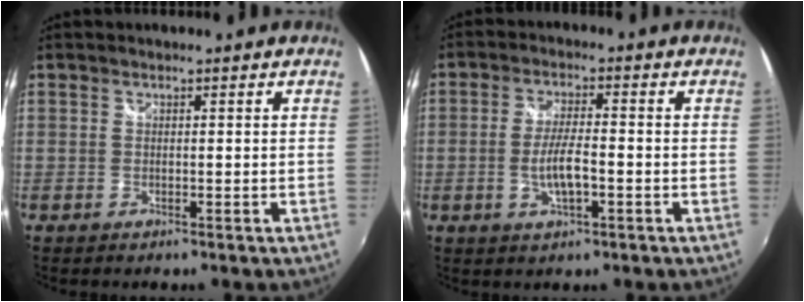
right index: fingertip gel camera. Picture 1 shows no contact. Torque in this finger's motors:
{"motor_torque": [0.13, 0.06, 0.13, 0.05]}